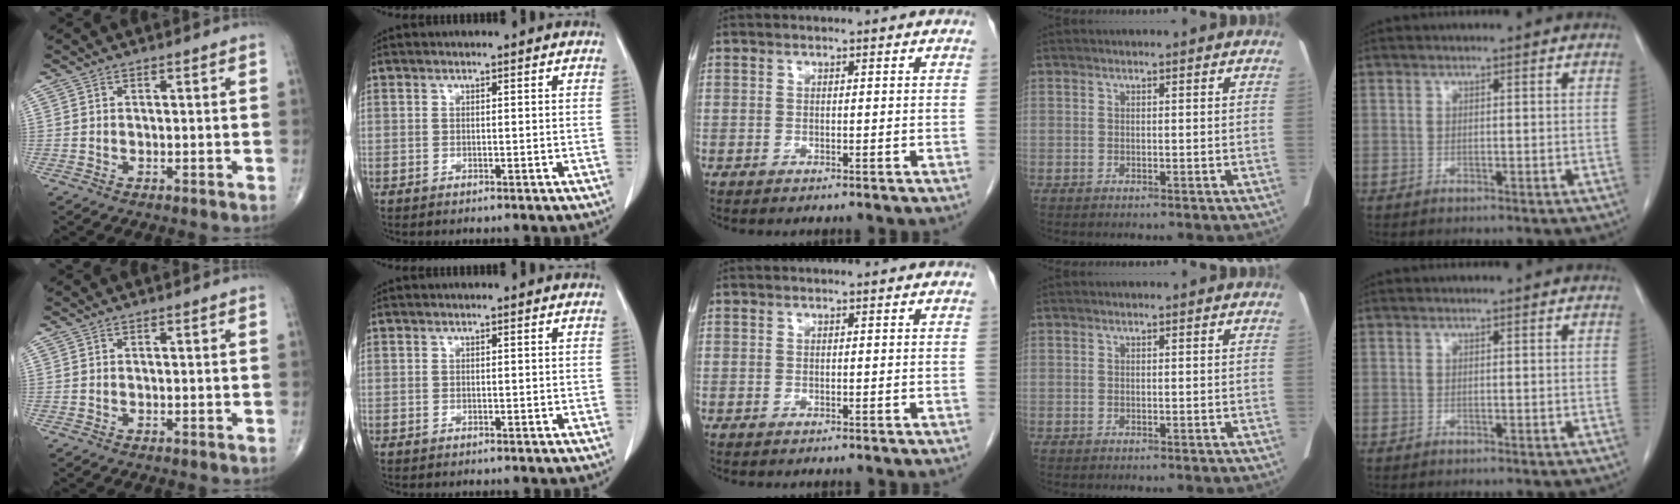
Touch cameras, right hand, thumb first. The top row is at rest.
{}